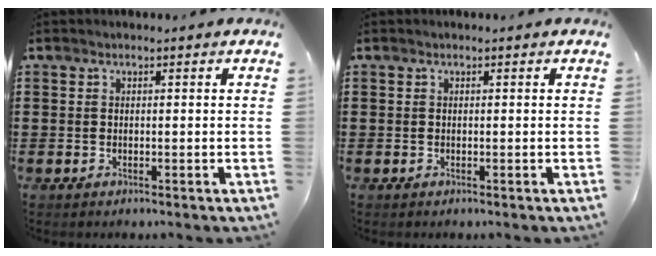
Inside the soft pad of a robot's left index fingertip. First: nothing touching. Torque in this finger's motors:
{"motor_torque": [-0.01, 0.00, 0.00, 0.00]}